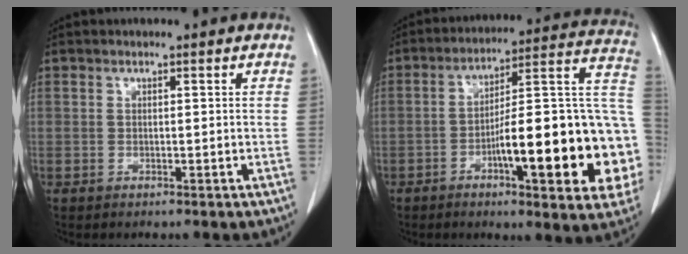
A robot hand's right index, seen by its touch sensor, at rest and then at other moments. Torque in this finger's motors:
{"motor_torque": [1.45, -0.69, 1.05, 0.21]}